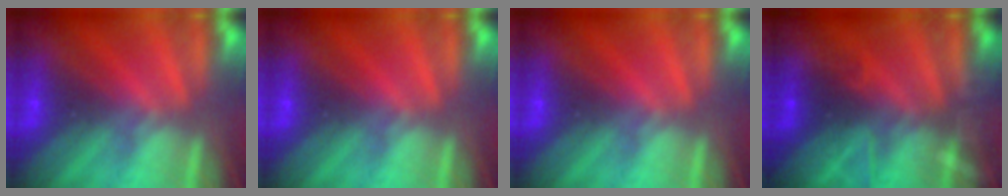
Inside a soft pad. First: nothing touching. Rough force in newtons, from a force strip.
{"total": 0.0}
{"total": 0.0}
{"total": 2.9}